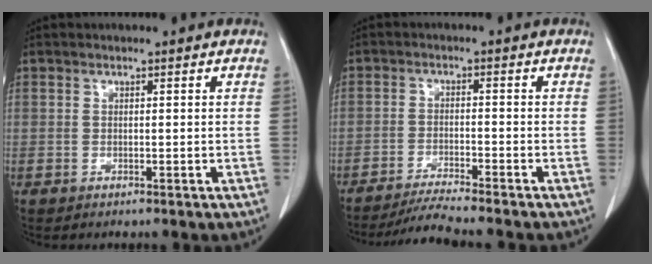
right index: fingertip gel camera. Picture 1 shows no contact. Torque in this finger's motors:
{"motor_torque": [0.64, -0.91, 0.07, 0.01]}